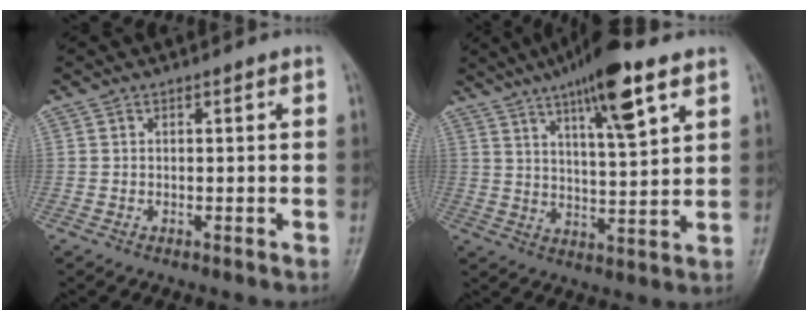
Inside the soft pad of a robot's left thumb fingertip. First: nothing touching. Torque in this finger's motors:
{"motor_torque": [2.48, 1.48, 1.83, -0.95, 0.37]}